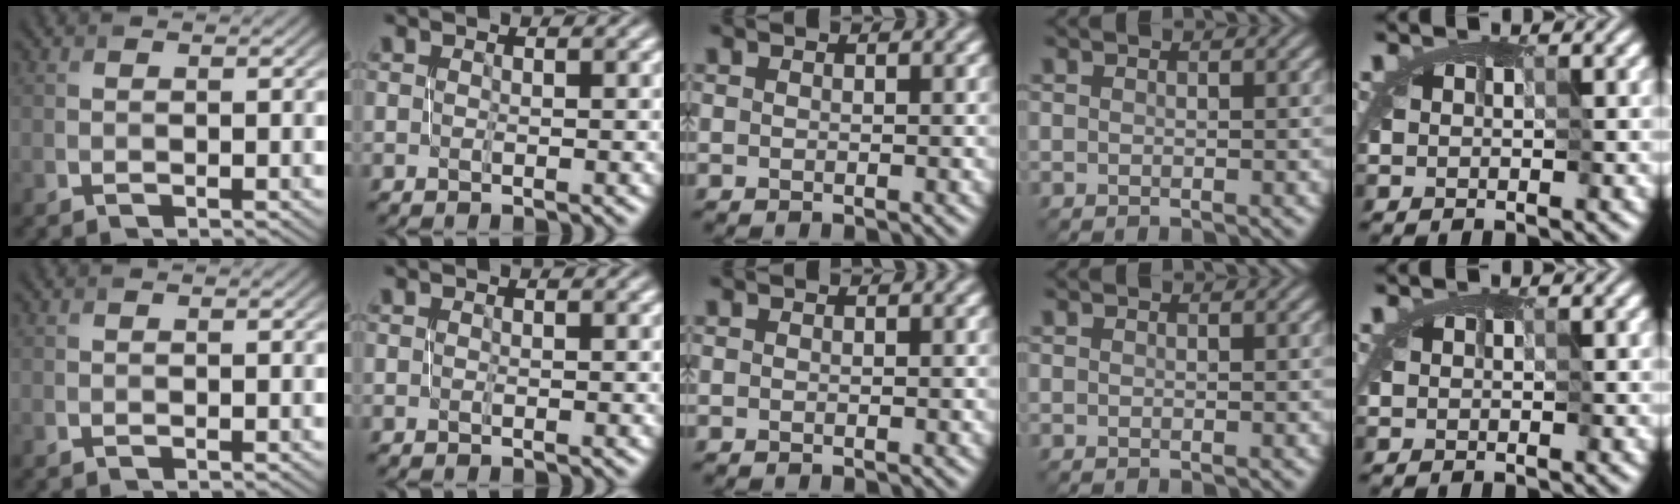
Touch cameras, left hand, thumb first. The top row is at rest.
{}